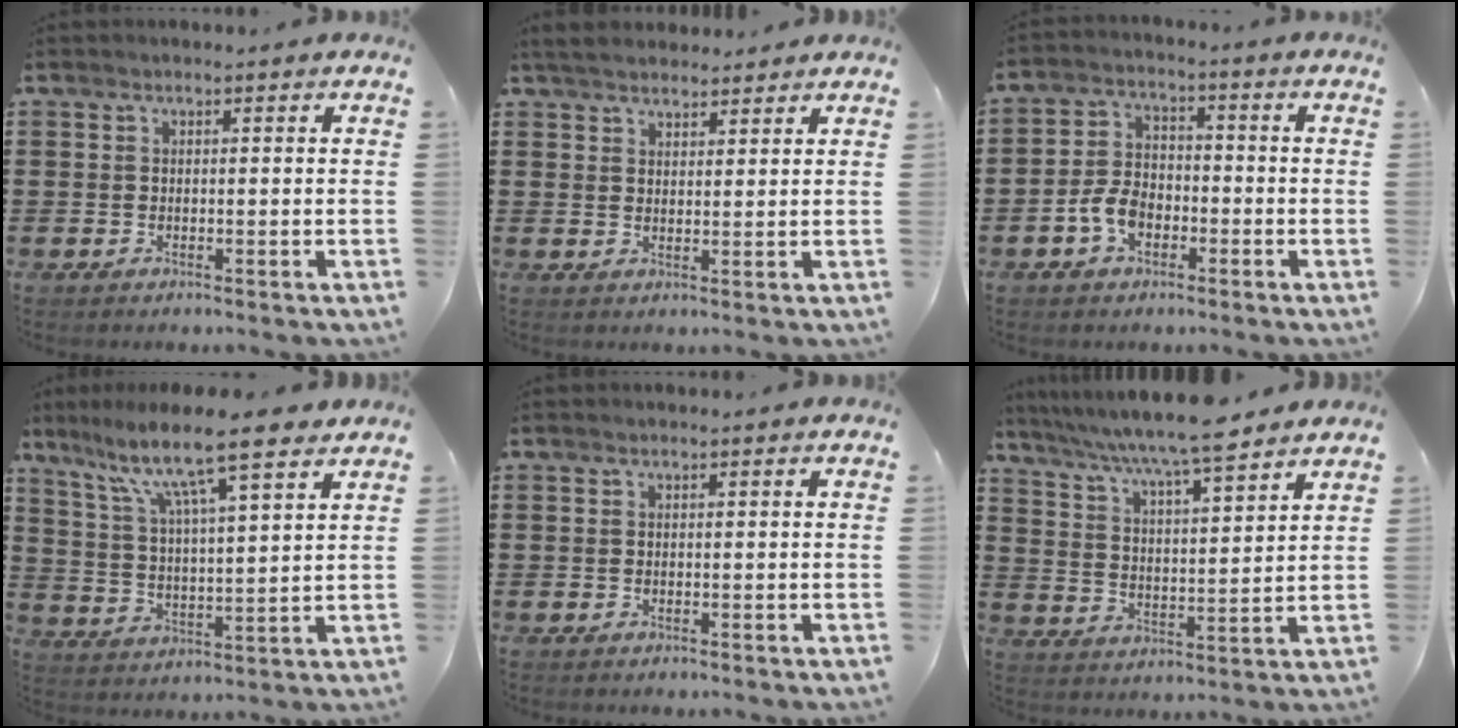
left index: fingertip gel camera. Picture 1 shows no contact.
{"total": 3.3, "force": [3.1, 0.8, 0.6], "torque": [-0.021, -0.001, 0.060]}
{"total": 5.5, "force": [-2.5, 3.4, 3.6], "torque": [-0.091, 0.004, -0.053]}
{"total": 10.8, "force": [8.1, 1.3, 7.0], "torque": [-0.155, -0.040, 0.133]}
{"total": 0.0}
{"total": 7.2, "force": [6.5, 0.1, 3.2], "torque": [-0.087, -0.037, 0.108]}